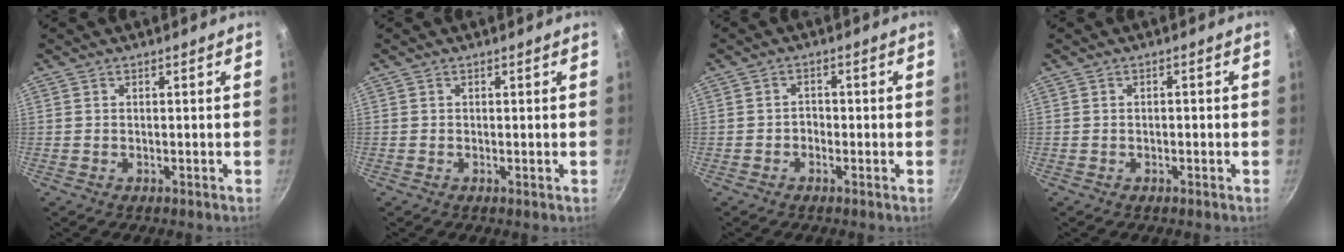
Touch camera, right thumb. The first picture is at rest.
{"total": 0.0}
{"total": 1.7, "force": [-0.8, 1.3, 0.8], "torque": [0.002, 0.008, -0.019]}
{"total": 0.7, "force": [-0.2, 0.4, 0.5], "torque": [-0.005, 0.005, -0.003]}